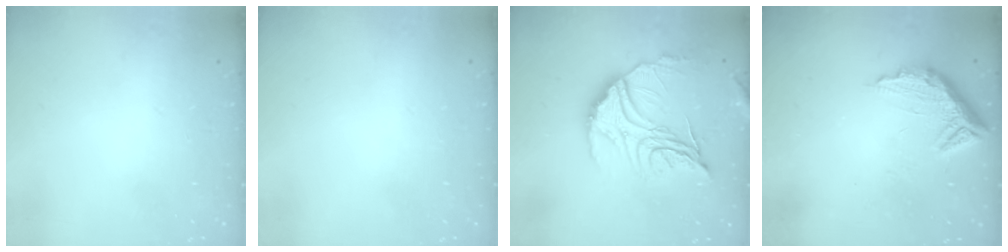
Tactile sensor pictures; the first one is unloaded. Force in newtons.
{"total": 0.0}
{"total": 20.5, "press": 20.5, "slide": 1.3}
{"total": 11.3, "press": 11.3, "slide": 1.0}